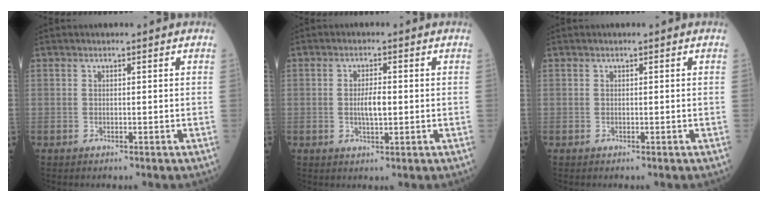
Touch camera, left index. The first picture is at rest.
{"total": 3.2, "force": [0.0, 0.9, 3.1], "torque": [-0.060, -0.001, 0.000]}
{"total": 0.0}